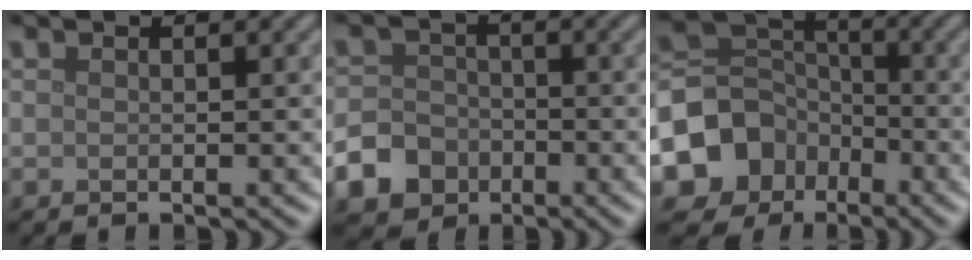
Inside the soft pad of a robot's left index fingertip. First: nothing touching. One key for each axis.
{"total": 8.5, "fx": -4.6, "fy": 6.8, "fz": 1.9, "tx": -0.034, "ty": -0.035, "tz": -0.100}
{"total": 7.5, "fx": -3.4, "fy": 6.1, "fz": 2.6, "tx": -0.047, "ty": -0.001, "tz": -0.074}